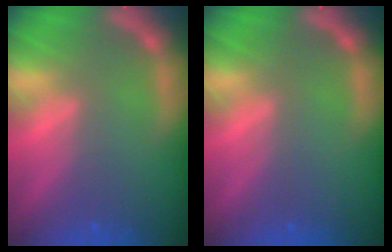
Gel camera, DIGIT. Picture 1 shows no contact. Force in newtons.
{"total": 0.0}